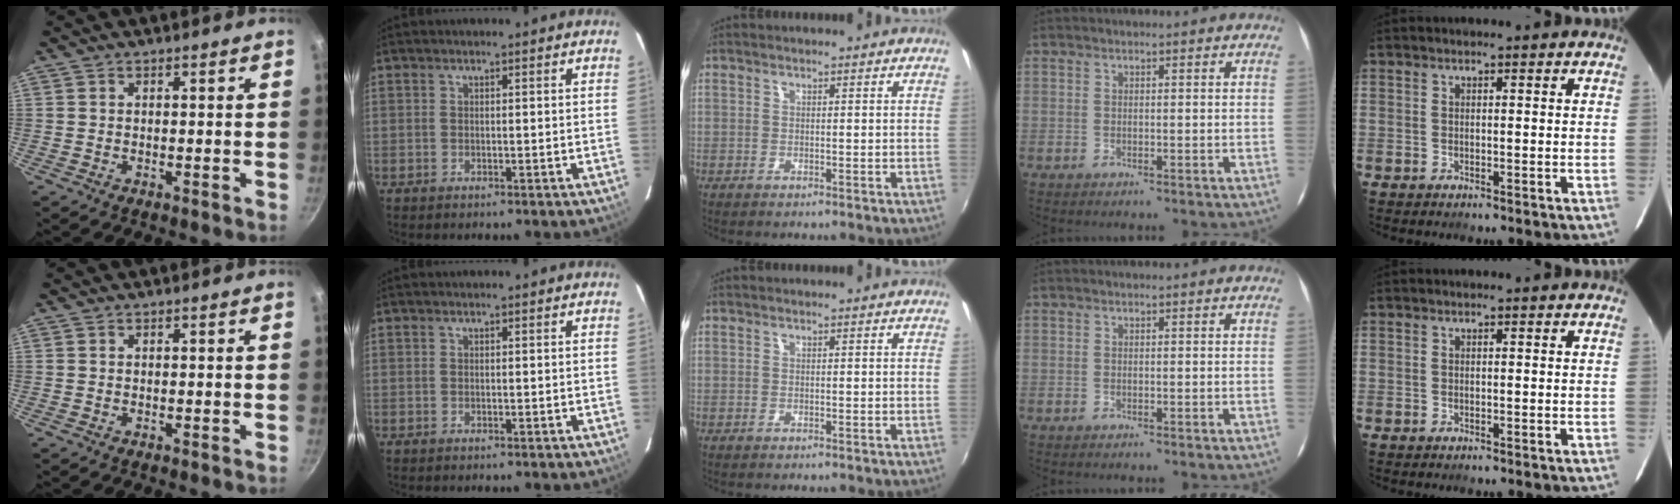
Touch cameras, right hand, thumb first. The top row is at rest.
{}